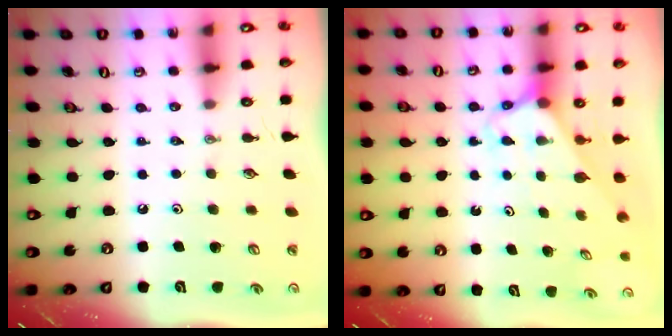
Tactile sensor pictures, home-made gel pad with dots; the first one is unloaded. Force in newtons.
{"total": 2.5, "press": 2.5, "slide": 0.2}